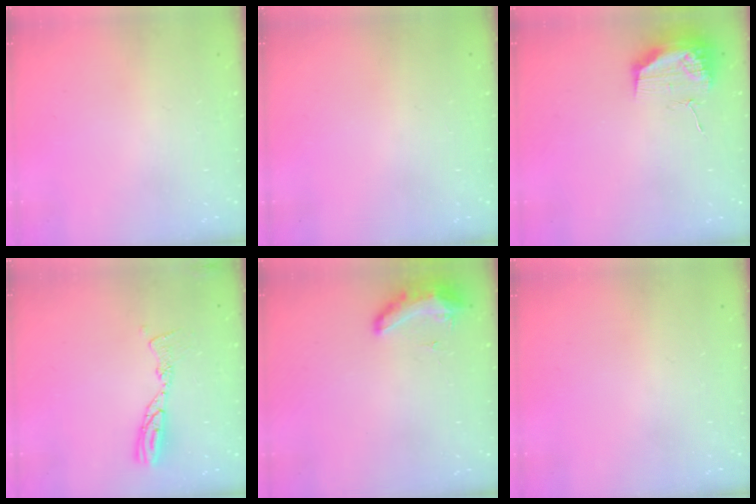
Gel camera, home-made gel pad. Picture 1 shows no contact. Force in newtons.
{"total": 0.0}
{"total": 11.7, "press": 11.6, "slide": 1.0}
{"total": 9.7, "press": 9.7, "slide": 0.9}
{"total": 8.5, "press": 8.3, "slide": 1.6}
{"total": 0.0}